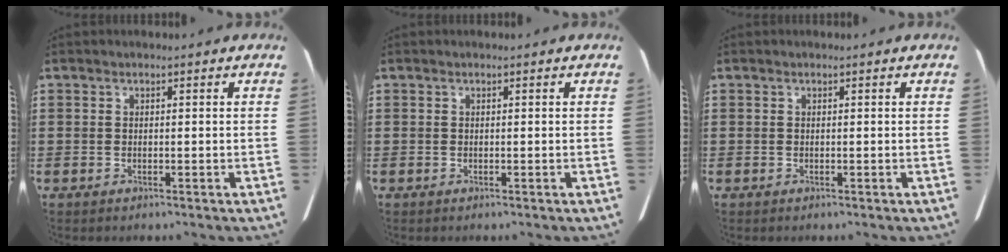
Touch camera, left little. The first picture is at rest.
{"total": 0.0}
{"total": 0.0}